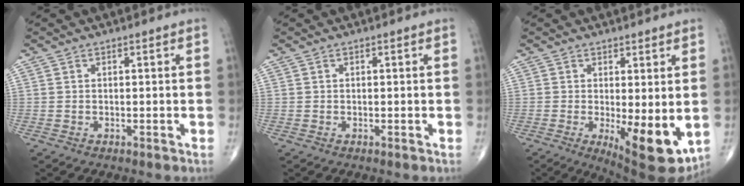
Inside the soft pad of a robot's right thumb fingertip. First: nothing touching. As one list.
[{"total": 0.0}, {"total": 10.6, "force": [-1.7, 3.7, 9.8], "torque": [-0.133, -0.027, -0.015]}]